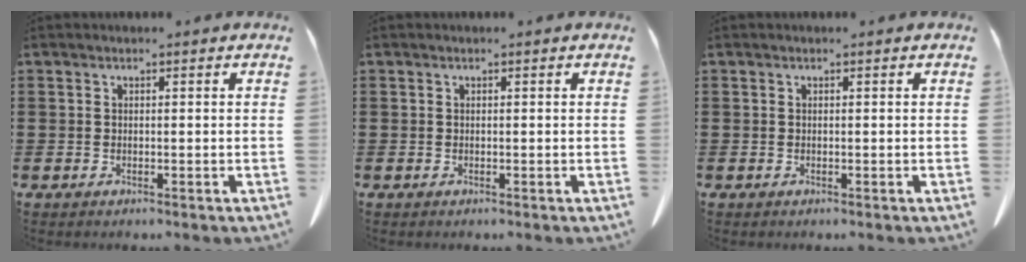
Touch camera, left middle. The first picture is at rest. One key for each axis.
{"total": 0.0}
{"total": 0.0}